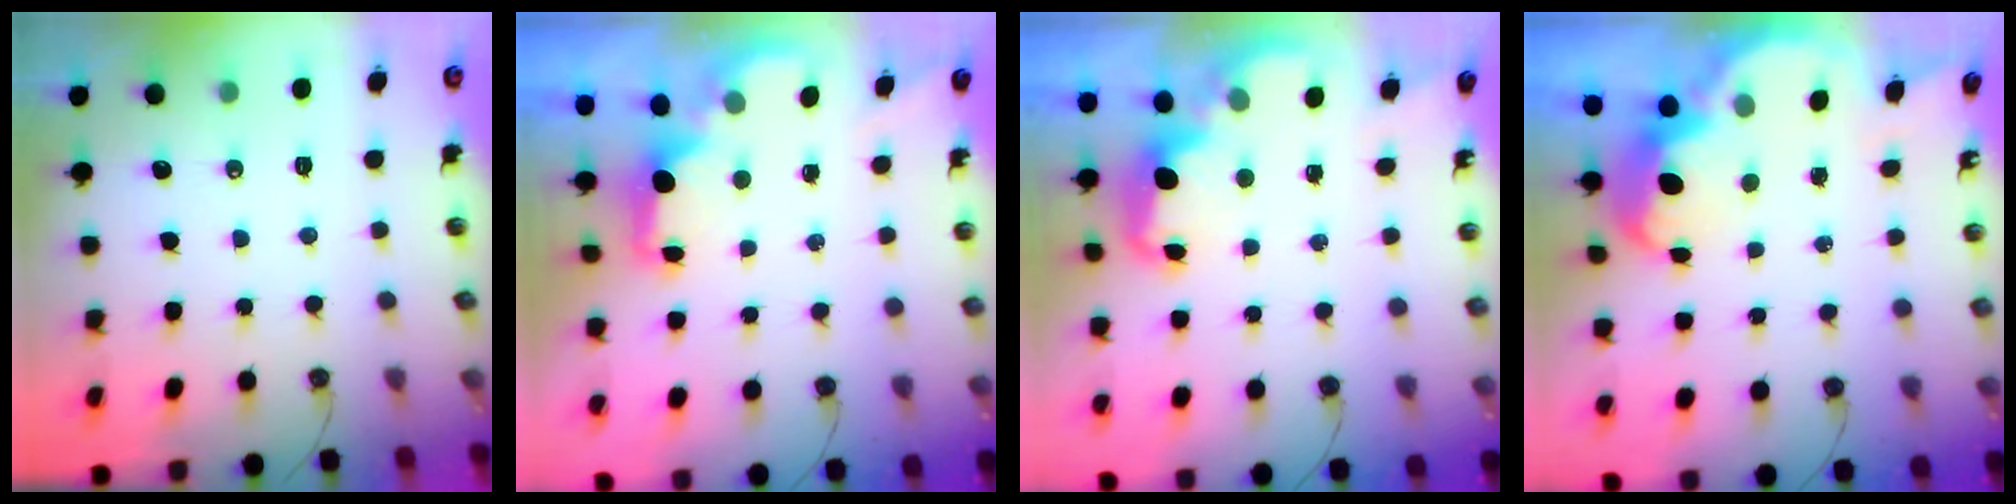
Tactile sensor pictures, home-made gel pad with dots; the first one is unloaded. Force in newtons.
{"total": 1.9, "press": 1.7, "slide": 0.8}
{"total": 2.6, "press": 2.5, "slide": 0.7}
{"total": 5.8, "press": 5.7, "slide": 0.6}